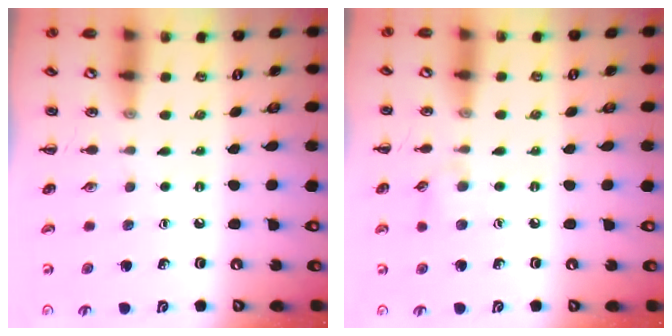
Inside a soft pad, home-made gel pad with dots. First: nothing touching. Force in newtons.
{"total": 5.3, "press": 4.9, "slide": 2.0}